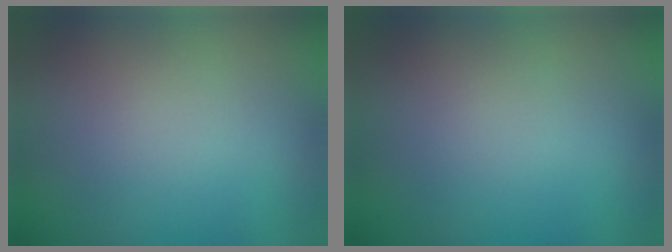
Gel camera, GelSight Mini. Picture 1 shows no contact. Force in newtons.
{"total": 0.0}